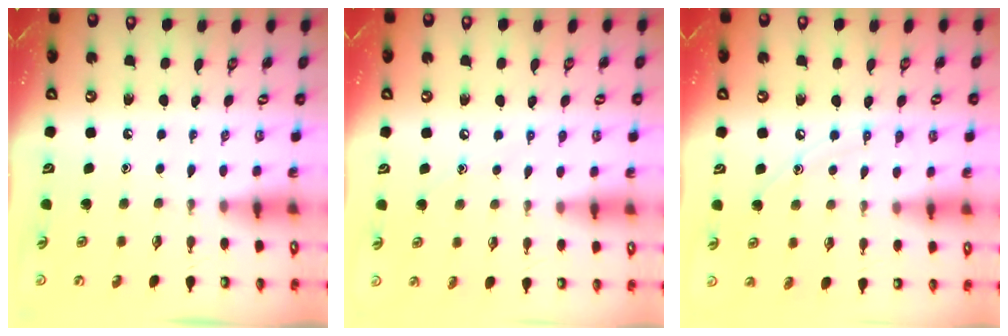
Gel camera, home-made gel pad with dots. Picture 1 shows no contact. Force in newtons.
{"total": 4.8, "press": 4.8, "slide": 0.5}
{"total": 7.4, "press": 7.3, "slide": 0.6}